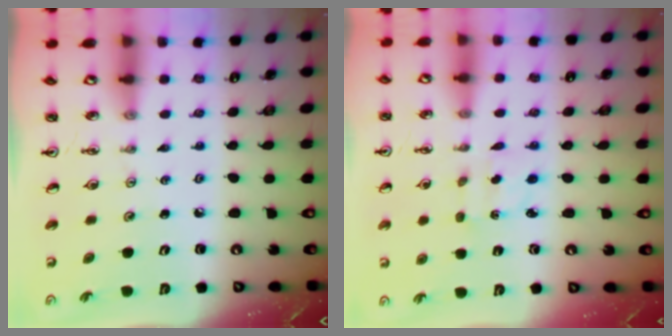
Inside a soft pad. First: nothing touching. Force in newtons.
{"total": 2.1, "press": 2.0, "slide": 0.6}